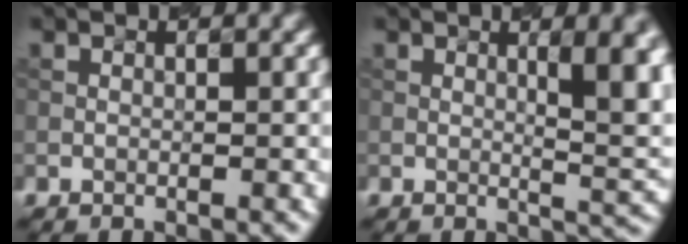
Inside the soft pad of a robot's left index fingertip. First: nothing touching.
{"total": 5.9, "force": [1.3, 1.7, 5.6], "torque": [-0.059, -0.004, 0.027]}